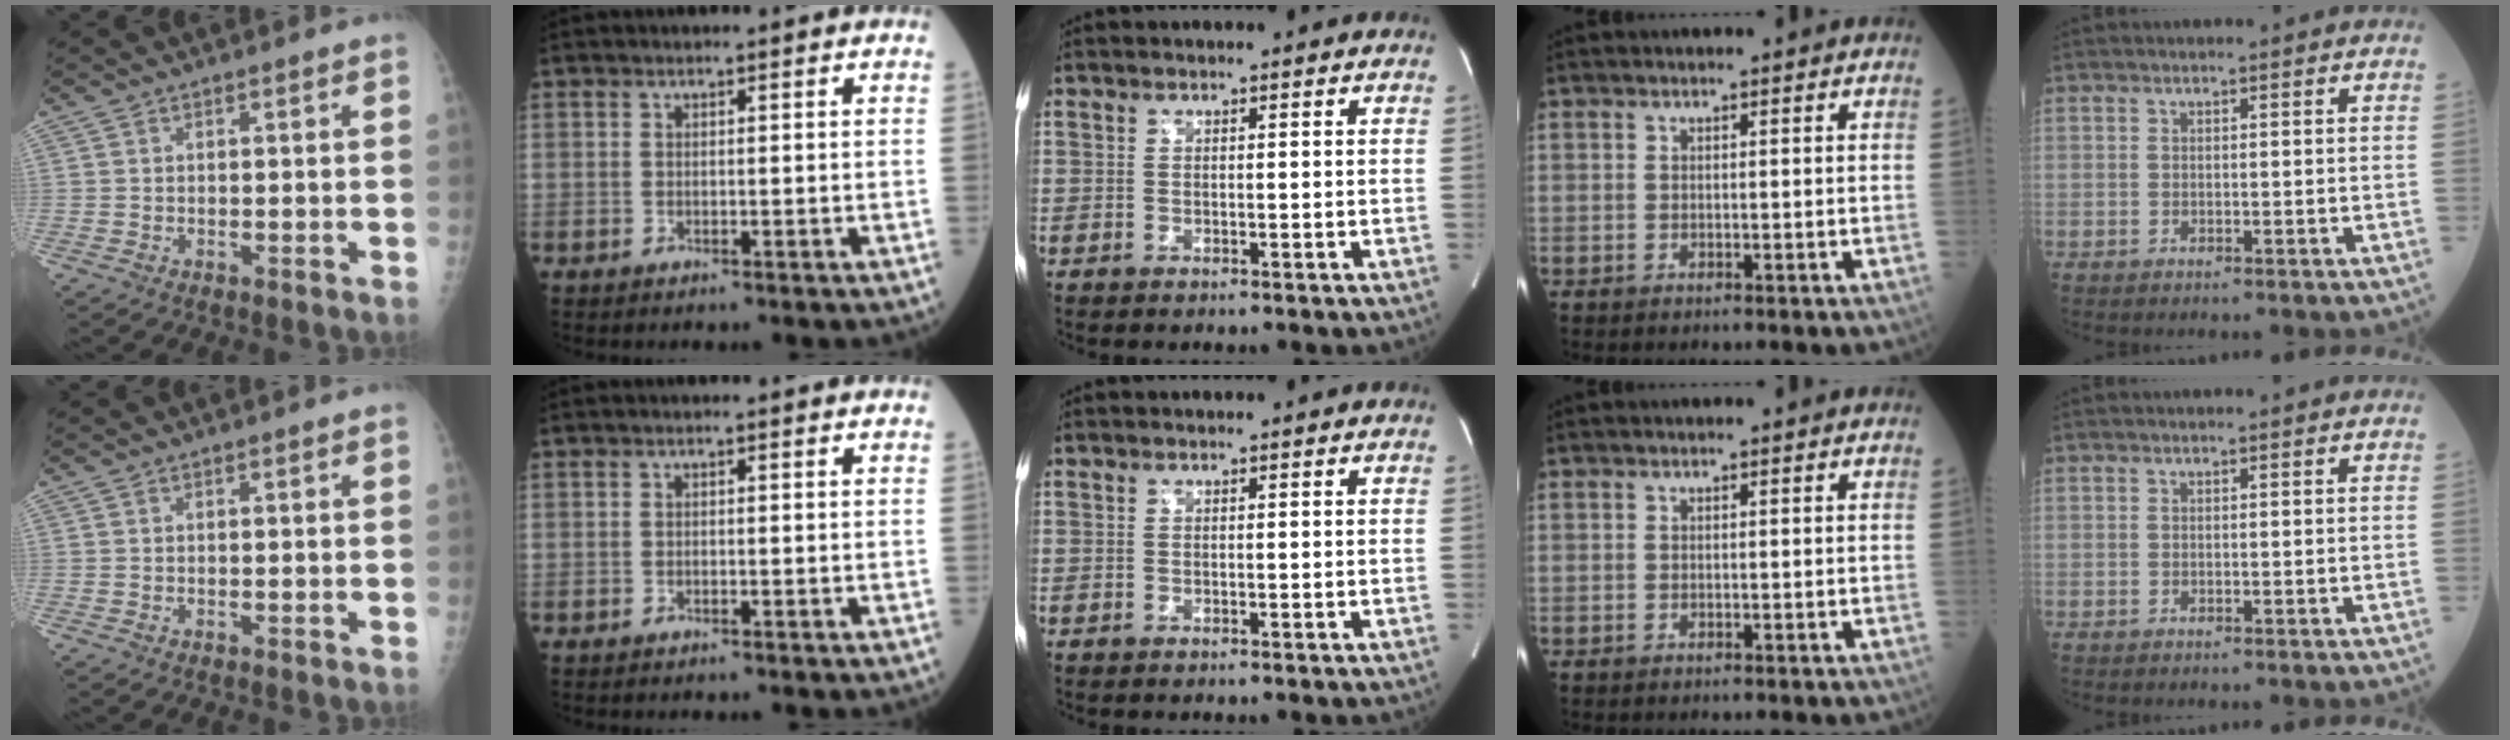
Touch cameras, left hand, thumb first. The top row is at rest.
{}